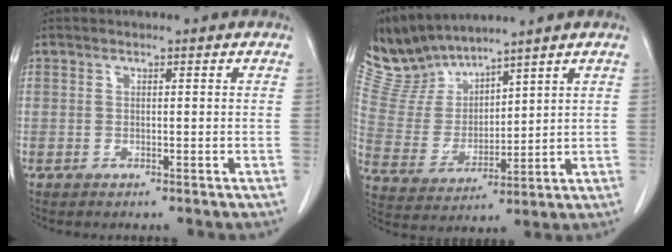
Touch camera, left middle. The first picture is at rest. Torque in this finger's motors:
{"motor_torque": [-0.32, -0.61, -0.18, -0.08]}